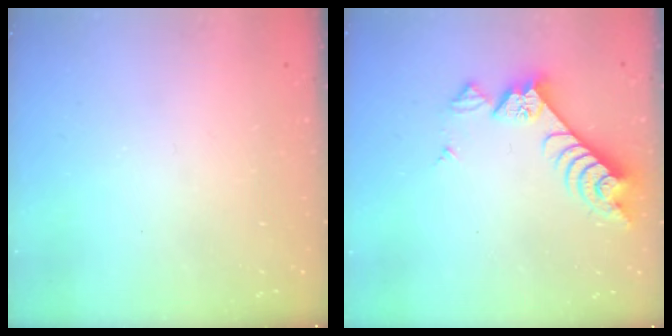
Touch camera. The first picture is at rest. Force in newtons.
{"total": 8.0, "press": 7.9, "slide": 0.7}